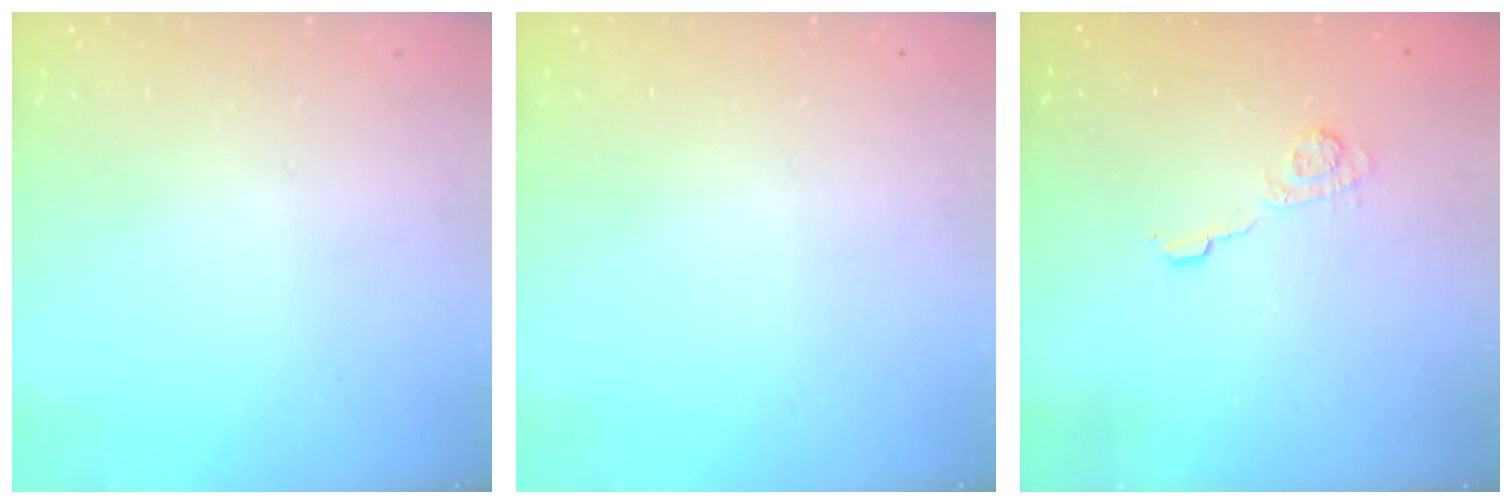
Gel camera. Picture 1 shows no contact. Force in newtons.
{"total": 0.0}
{"total": 5.2, "press": 5.2, "slide": 0.4}